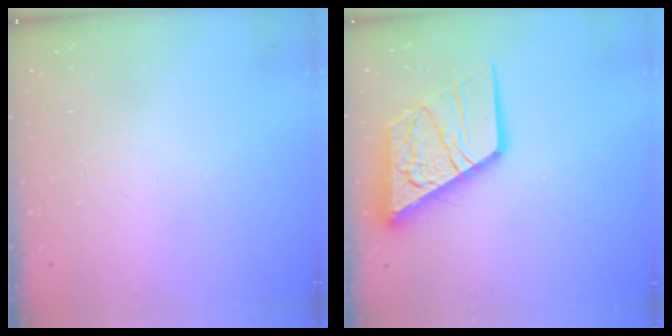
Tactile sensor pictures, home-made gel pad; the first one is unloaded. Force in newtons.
{"total": 16.6, "press": 16.6, "slide": 1.2}